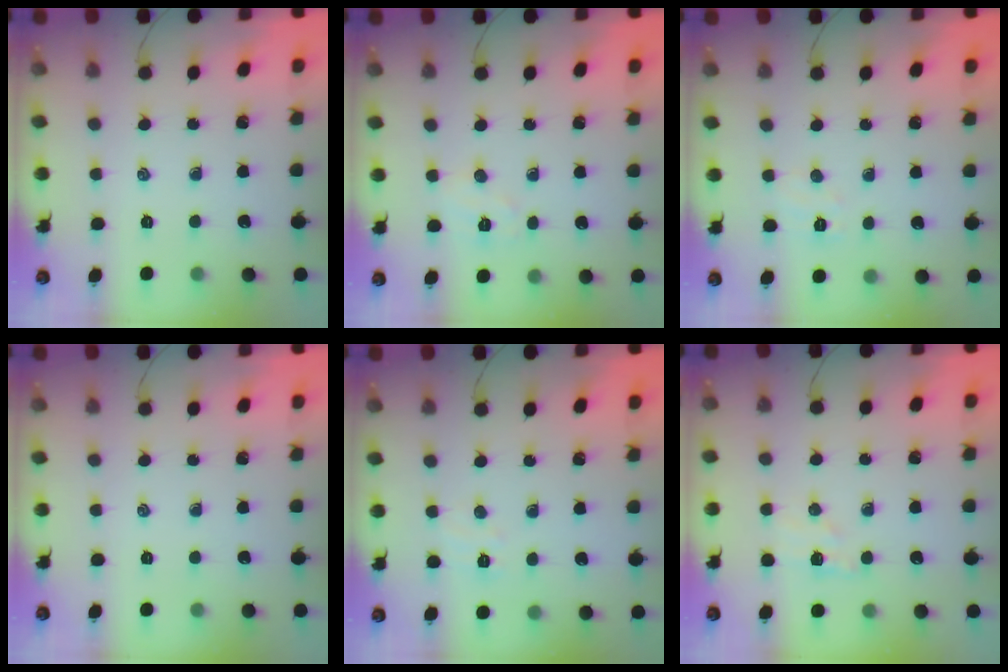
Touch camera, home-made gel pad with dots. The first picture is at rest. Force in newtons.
{"total": 5.4, "press": 5.3, "slide": 1.2}
{"total": 4.9, "press": 4.8, "slide": 1.2}
{"total": 0.0}
{"total": 4.5, "press": 4.3, "slide": 1.2}
{"total": 5.4, "press": 5.3, "slide": 1.2}